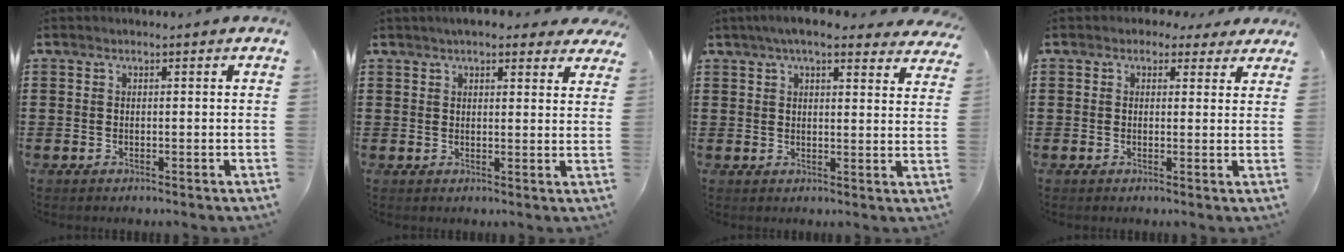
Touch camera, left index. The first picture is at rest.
{"total": 3.9, "force": [3.3, 0.9, 1.8], "torque": [-0.036, -0.003, 0.058]}
{"total": 5.8, "force": [5.0, 0.8, 2.9], "torque": [-0.062, -0.010, 0.088]}
{"total": 2.0, "force": [1.4, 1.3, 0.7], "torque": [-0.012, 0.007, 0.022]}